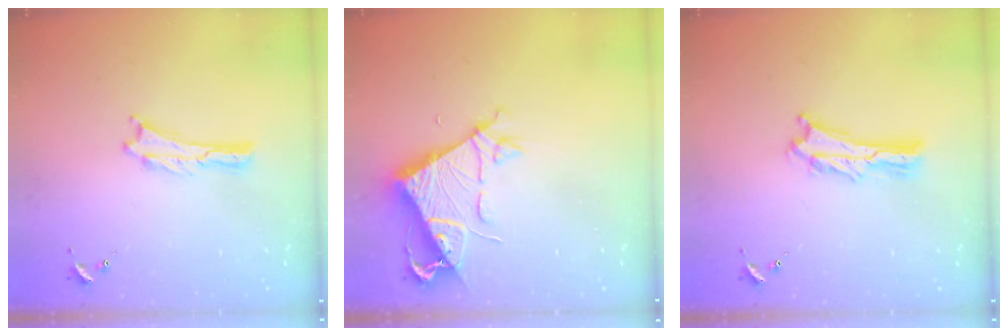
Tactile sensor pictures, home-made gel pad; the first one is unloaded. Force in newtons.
{"total": 7.1, "press": 7.1, "slide": 0.6}
{"total": 2.6, "press": 2.6, "slide": 0.3}